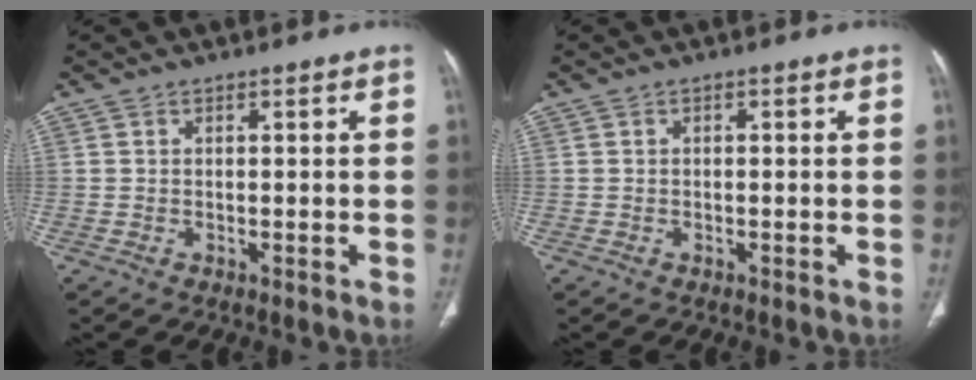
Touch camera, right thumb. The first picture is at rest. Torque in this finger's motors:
{"motor_torque": [-0.63, 0.33, -0.34, 0.39, -0.08]}